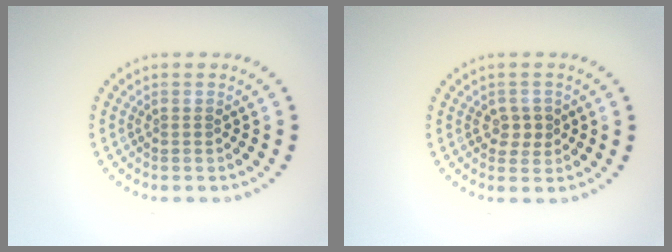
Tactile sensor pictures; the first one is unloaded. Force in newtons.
{"total": 1.8, "press": 1.7, "slide": 0.5}